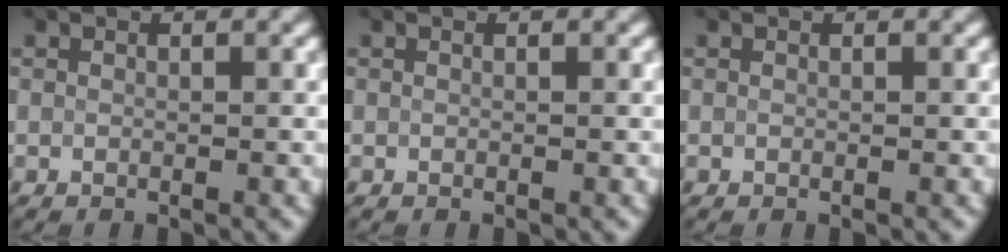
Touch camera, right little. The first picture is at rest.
{"total": 0.0}
{"total": 0.0}